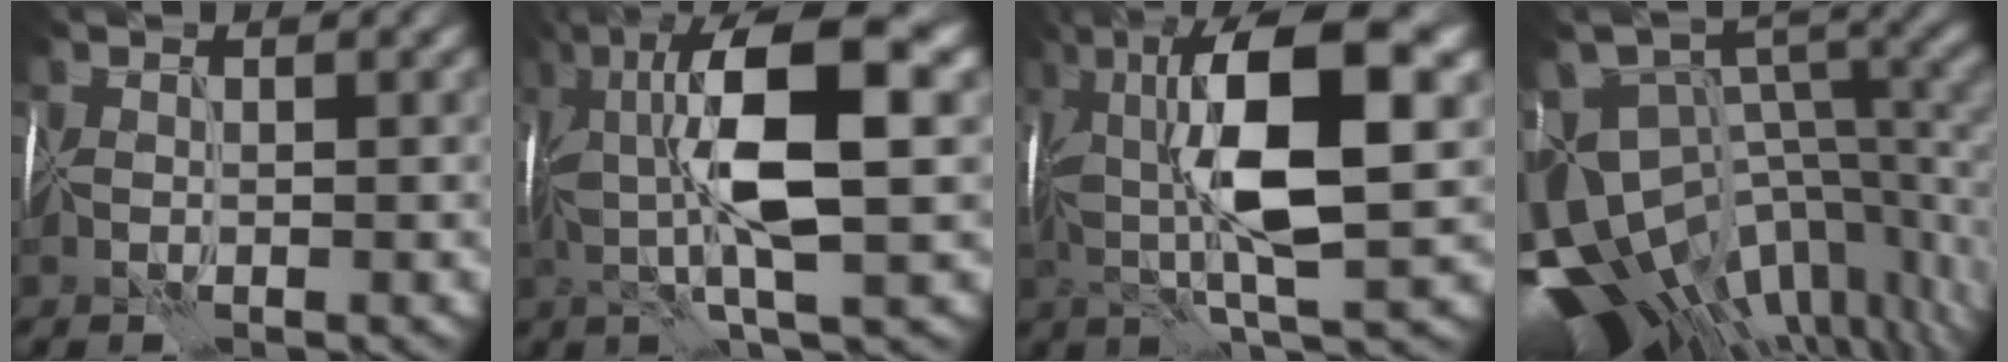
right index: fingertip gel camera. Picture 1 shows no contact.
{"total": 9.8, "force": [1.5, 2.4, 9.4], "torque": [-0.171, 0.015, 0.031]}
{"total": 10.7, "force": [1.6, 3.1, 10.1], "torque": [-0.167, 0.014, 0.027]}
{"total": 12.6, "force": [-5.4, 7.9, 8.2], "torque": [-0.139, 0.020, -0.061]}